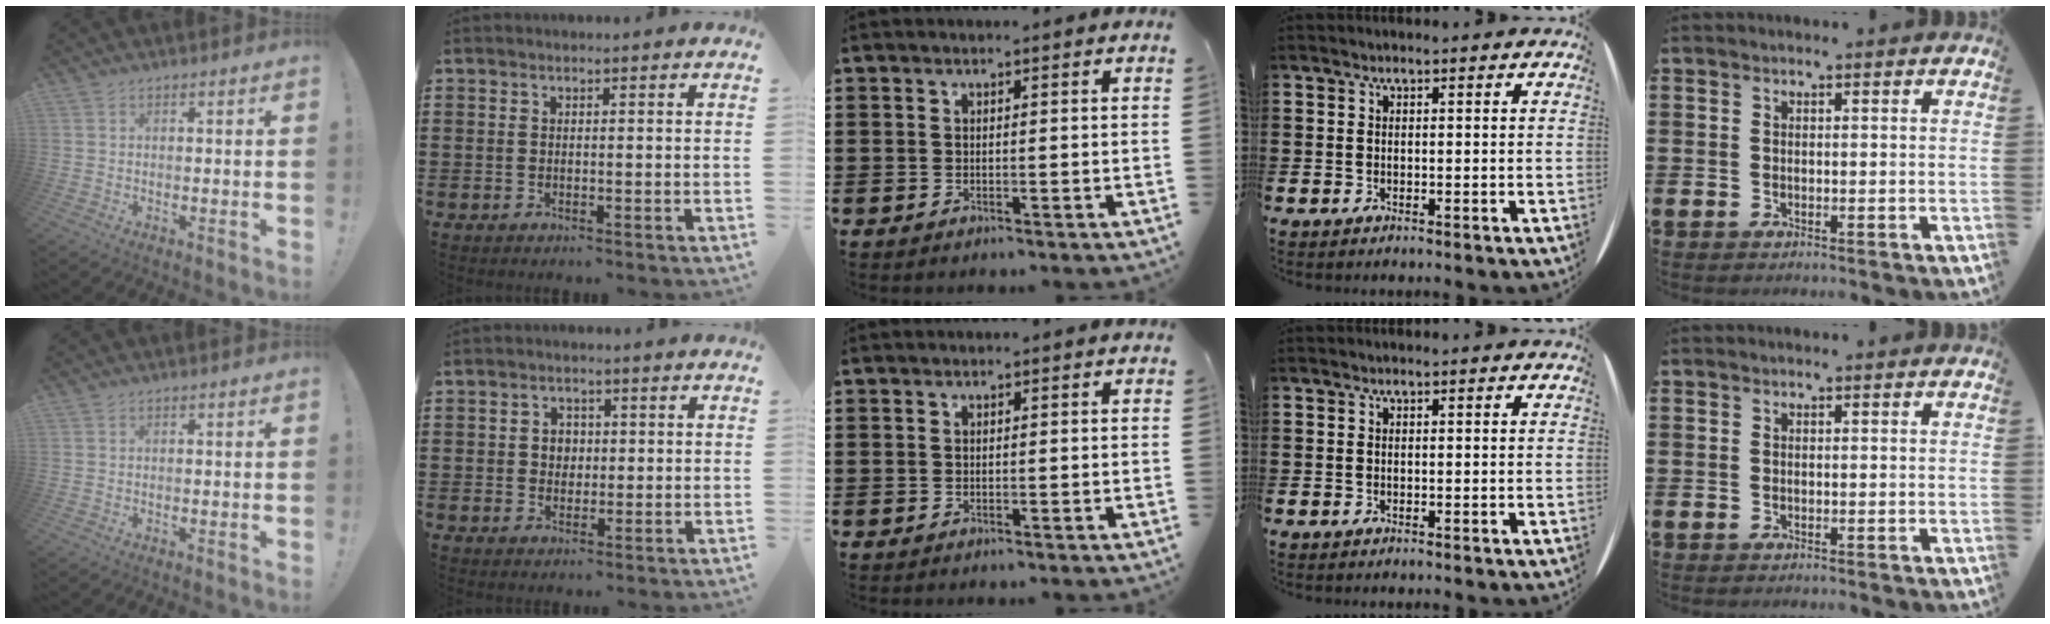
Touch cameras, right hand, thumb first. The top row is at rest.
{"index": {"total": 2.4, "force": [0.1, 2.2, 0.9], "torque": [-0.025, 0.010, -0.002]}}